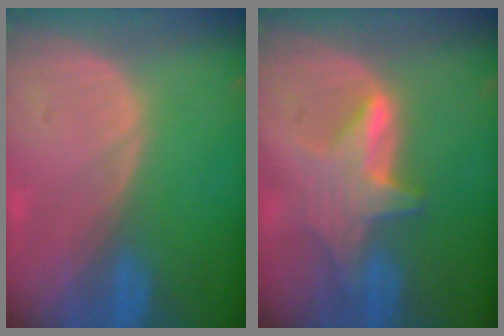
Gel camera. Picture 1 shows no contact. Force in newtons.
{"total": 6.3, "press": 6.1, "slide": 1.7}